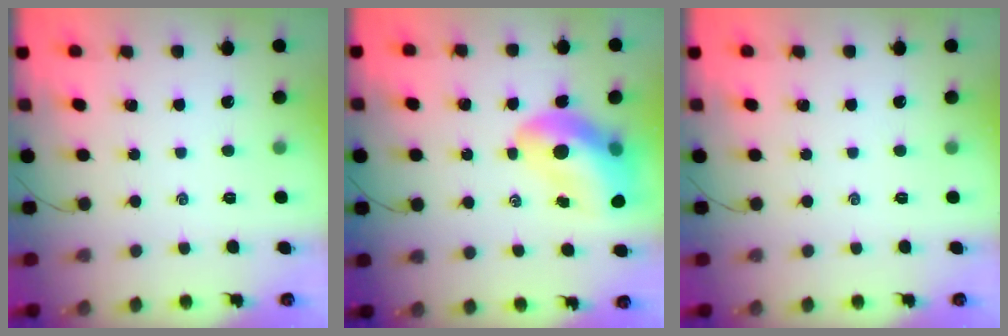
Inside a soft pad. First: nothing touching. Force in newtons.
{"total": 14.9, "press": 14.3, "slide": 4.4}
{"total": 0.0}